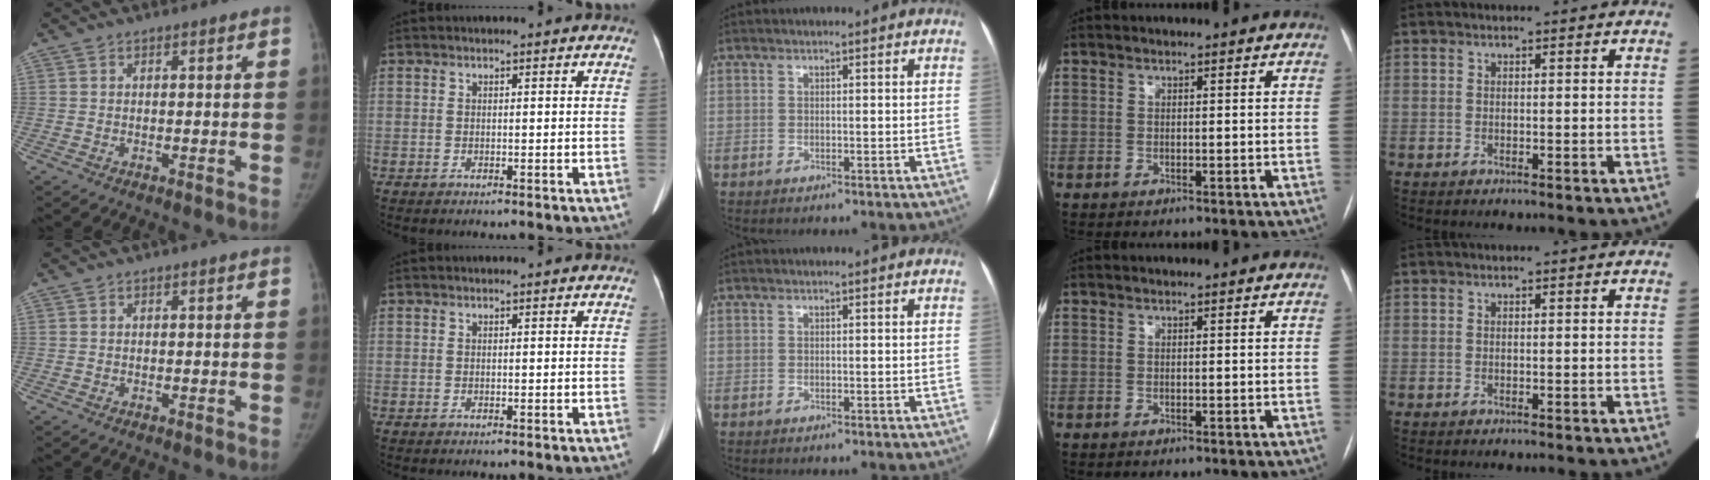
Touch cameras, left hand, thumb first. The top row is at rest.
{}